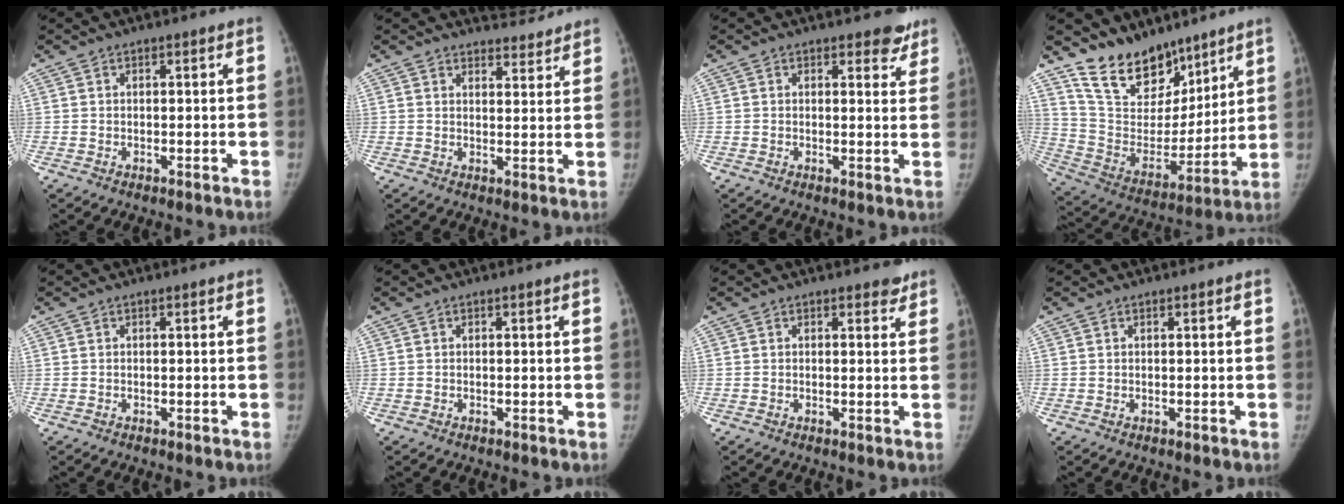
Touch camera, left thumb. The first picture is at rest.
{"total": 5.2, "force": [4.9, 1.5, 0.4], "torque": [0.017, -0.038, 0.064]}
{"total": 4.1, "force": [3.3, 1.9, 1.4], "torque": [0.015, -0.020, 0.033]}
{"total": 17.5, "force": [13.9, 8.9, 5.8], "torque": [-0.049, -0.090, 0.255]}
{"total": 0.0}
{"total": 0.0}
{"total": 1.9, "force": [1.5, 0.9, 0.7], "torque": [0.009, -0.008, 0.013]}
{"total": 0.0}